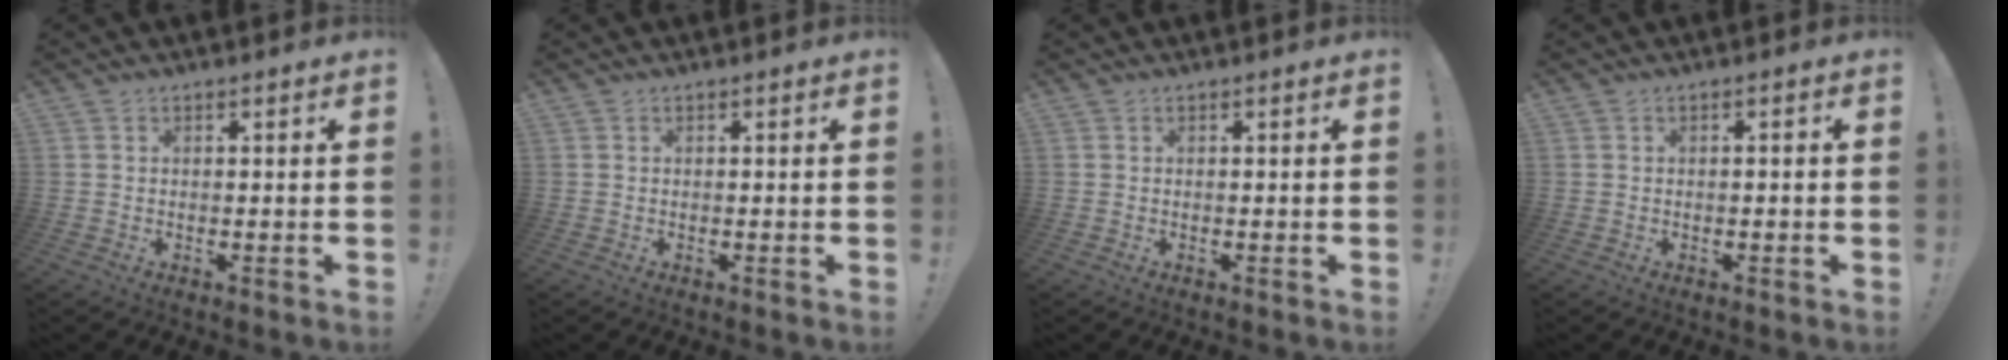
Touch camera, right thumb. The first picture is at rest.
{"total": 0.0}
{"total": 0.0}
{"total": 0.9, "force": [-0.6, -0.1, 0.7], "torque": [-0.018, 0.004, -0.010]}